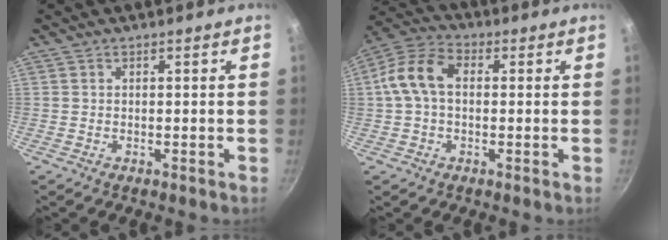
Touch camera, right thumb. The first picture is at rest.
{"total": 10.0, "force": [0.8, 6.6, 7.5], "torque": [-0.153, 0.032, 0.008]}